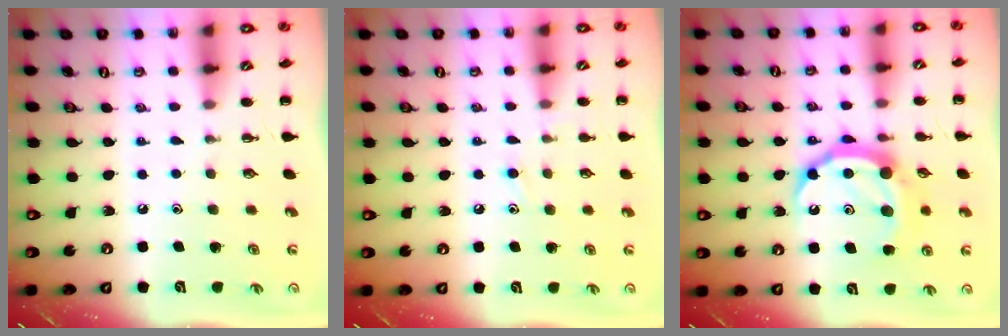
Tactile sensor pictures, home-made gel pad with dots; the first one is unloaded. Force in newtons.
{"total": 8.4, "press": 8.0, "slide": 2.3}
{"total": 13.7, "press": 13.7, "slide": 0.9}